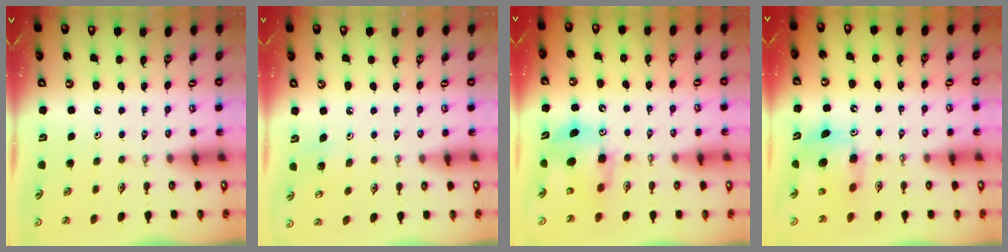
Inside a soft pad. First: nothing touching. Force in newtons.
{"total": 5.2, "press": 5.2, "slide": 0.4}
{"total": 9.0, "press": 9.0, "slide": 0.5}
{"total": 7.4, "press": 7.4, "slide": 0.4}